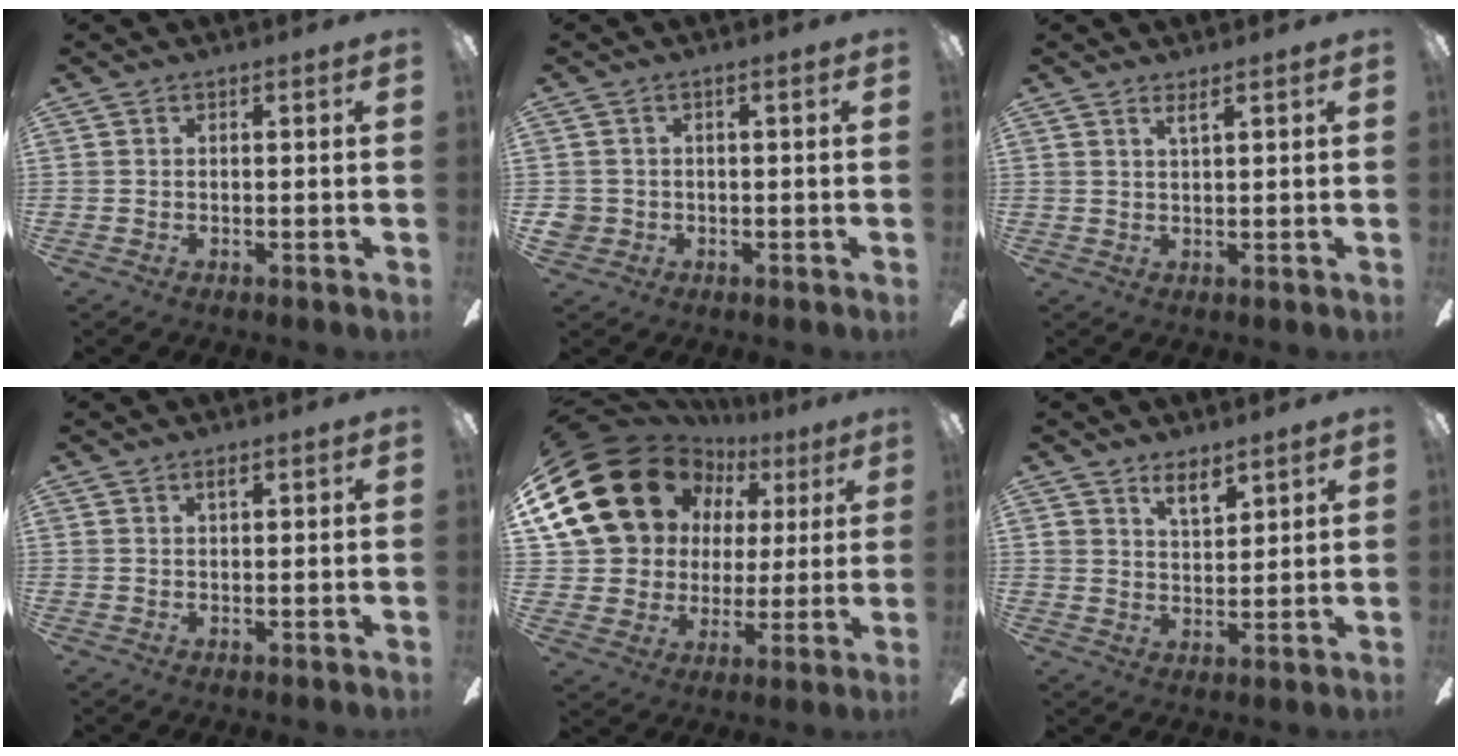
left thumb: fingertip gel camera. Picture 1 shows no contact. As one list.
[{"total": 2.5, "force": [-0.5, 2.3, 0.9], "torque": [-0.022, 0.002, -0.013]}, {"total": 2.0, "force": [1.6, 0.2, 1.2], "torque": [-0.027, -0.001, 0.029]}, {"total": 1.3, "force": [0.9, 0.5, 0.8], "torque": [-0.009, -0.002, 0.015]}, {"total": 23.3, "force": [10.8, 17.7, 10.6], "torque": [-0.221, -0.052, 0.228]}, {"total": 6.3, "force": [5.0, 2.9, 2.4], "torque": [-0.037, -0.022, 0.090]}]